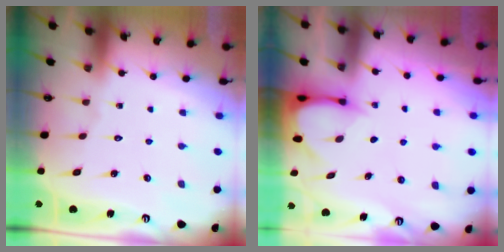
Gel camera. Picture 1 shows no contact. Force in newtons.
{"total": 3.7, "press": 3.6, "slide": 0.3}